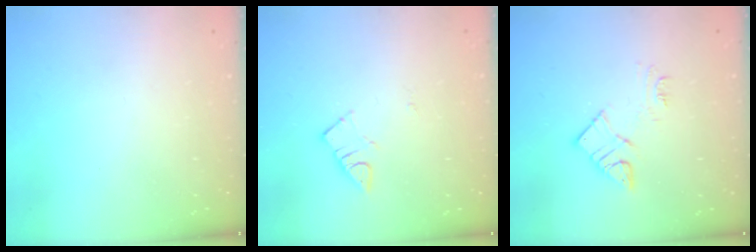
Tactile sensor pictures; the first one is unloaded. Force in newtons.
{"total": 2.8, "press": 2.7, "slide": 0.3}
{"total": 9.7, "press": 9.6, "slide": 0.6}